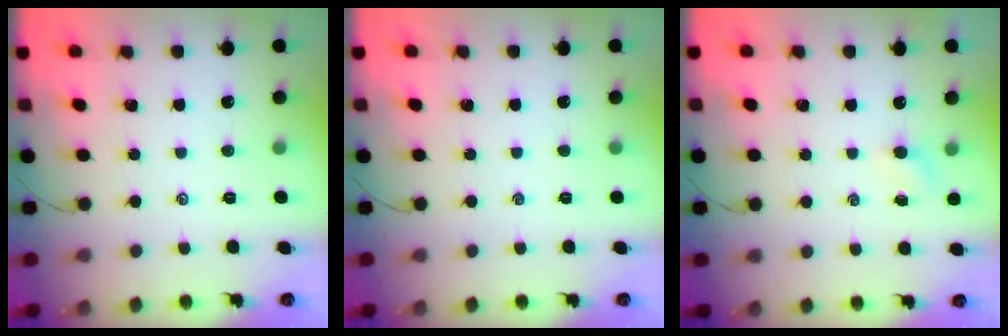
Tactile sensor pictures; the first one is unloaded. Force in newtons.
{"total": 0.0}
{"total": 2.7, "press": 2.6, "slide": 0.8}